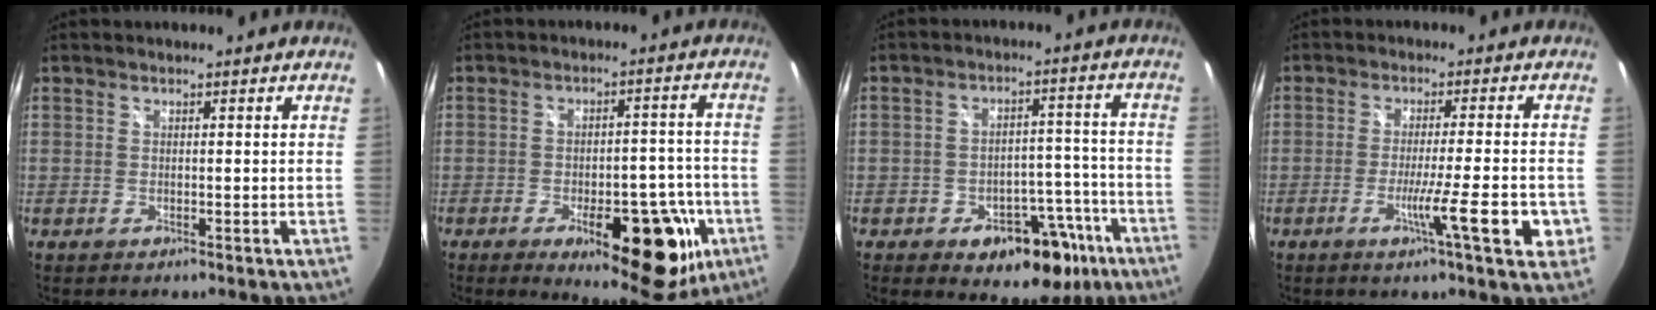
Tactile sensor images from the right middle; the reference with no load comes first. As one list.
[{"total": 16.7, "force": [-7.5, 7.3, 13.0], "torque": [-0.164, -0.003, -0.083]}, {"total": 11.7, "force": [-6.6, 7.6, 6.0], "torque": [-0.074, 0.036, -0.063]}, {"total": 9.3, "force": [-3.4, -0.1, 8.7], "torque": [-0.134, -0.020, -0.053]}]